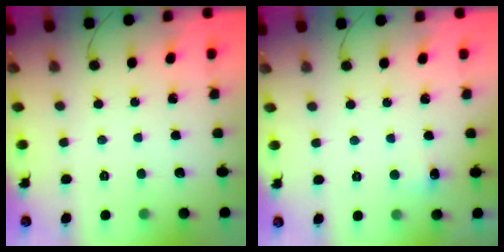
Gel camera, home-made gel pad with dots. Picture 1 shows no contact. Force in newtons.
{"total": 4.1, "press": 3.9, "slide": 1.1}